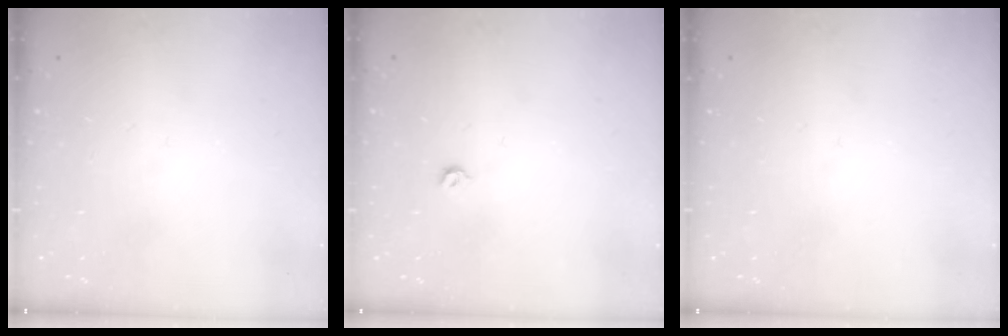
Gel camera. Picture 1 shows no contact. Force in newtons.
{"total": 3.6, "press": 3.6, "slide": 0.8}
{"total": 0.0}